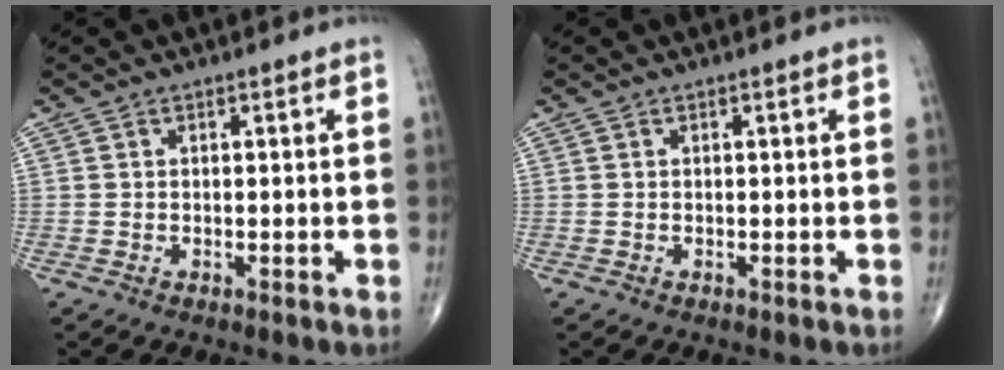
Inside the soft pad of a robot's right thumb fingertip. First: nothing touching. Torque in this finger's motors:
{"motor_torque": [0.03, 0.03, 0.00, 0.04, 0.01]}